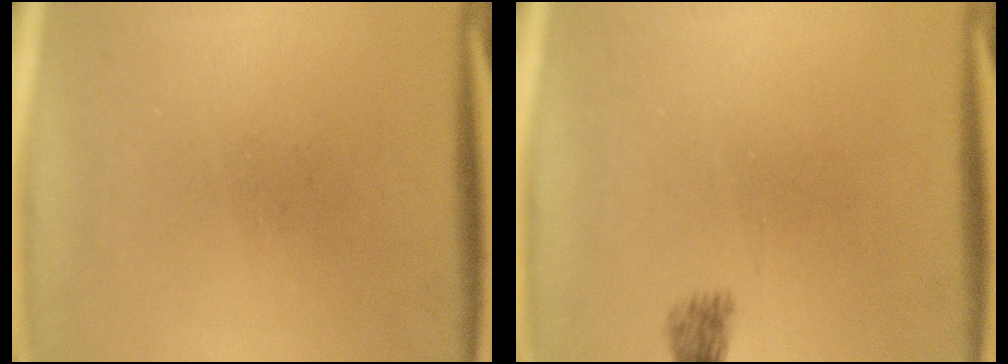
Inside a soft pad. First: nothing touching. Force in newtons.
{"total": 1.8}